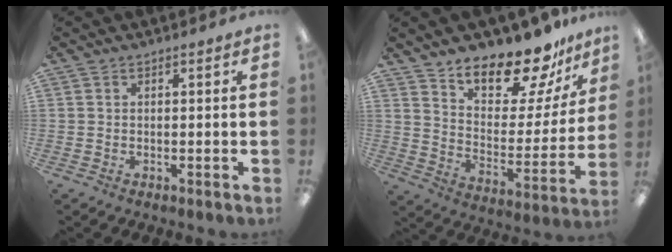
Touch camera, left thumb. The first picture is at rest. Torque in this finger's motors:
{"motor_torque": [0.33, 0.38, 1.10, -1.67, 0.22]}